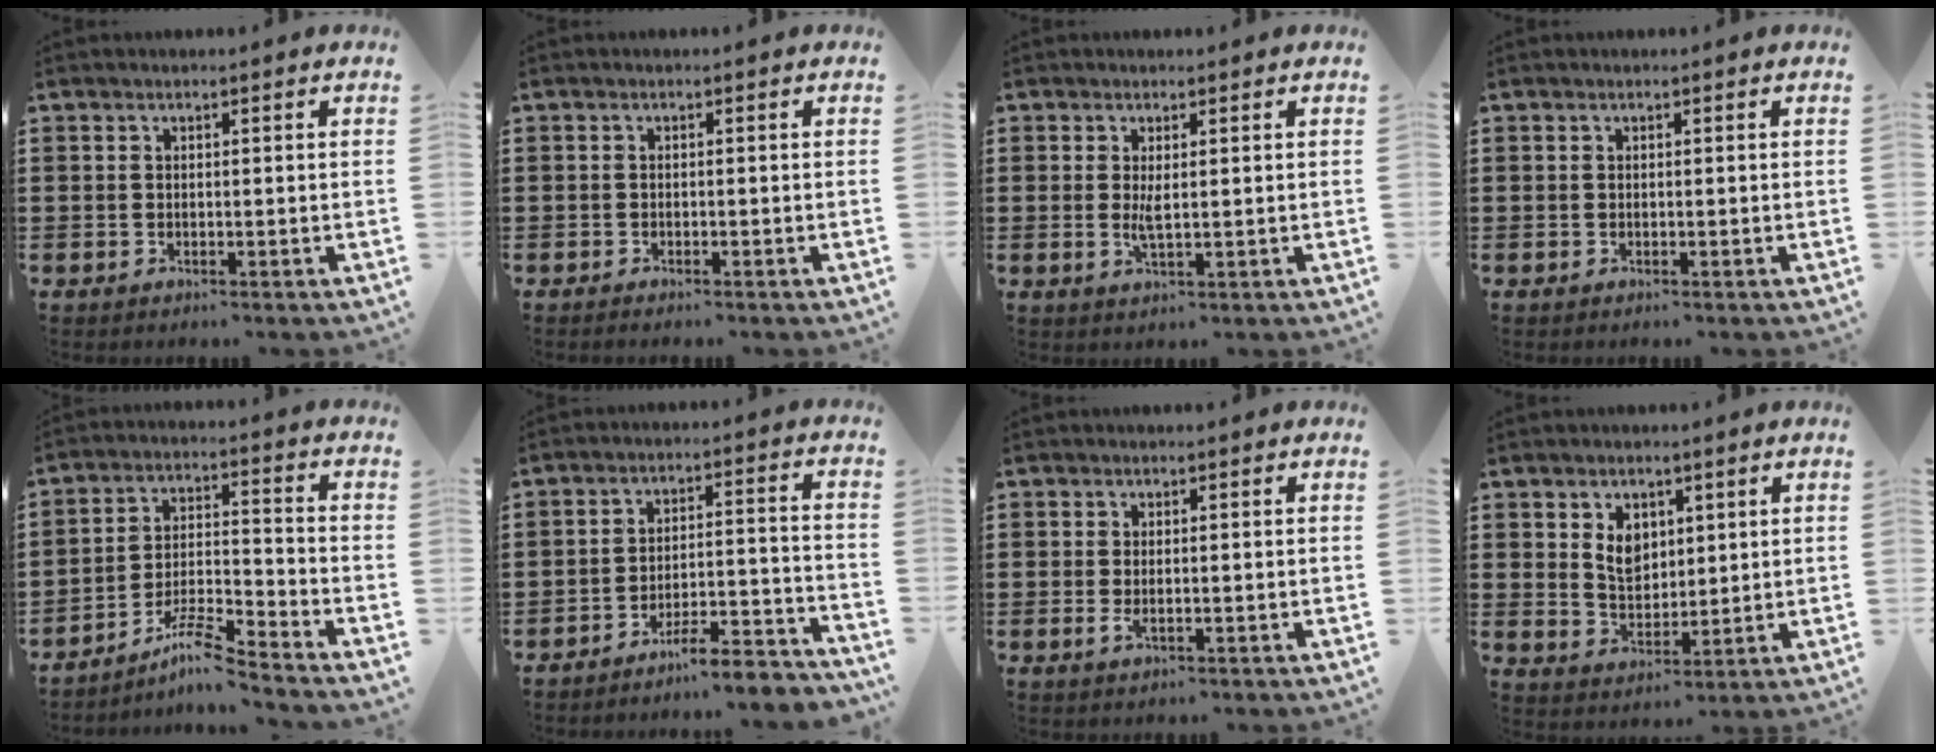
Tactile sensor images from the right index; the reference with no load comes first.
{"total": 0.6, "force": [-0.6, -0.1, 0.0], "torque": [-0.001, -0.003, -0.013]}
{"total": 2.4, "force": [0.4, 0.6, 2.3], "torque": [-0.045, -0.002, 0.007]}
{"total": 0.0}
{"total": 7.6, "force": [-6.5, 0.4, 3.8], "torque": [-0.072, 0.001, -0.123]}
{"total": 6.0, "force": [-5.6, 0.1, 2.0], "torque": [-0.031, 0.000, -0.108]}
{"total": 1.3, "force": [0.0, 0.3, 1.3], "torque": [-0.025, -0.002, 0.000]}
{"total": 4.9, "force": [1.8, 3.6, 2.9], "torque": [-0.061, 0.008, 0.030]}